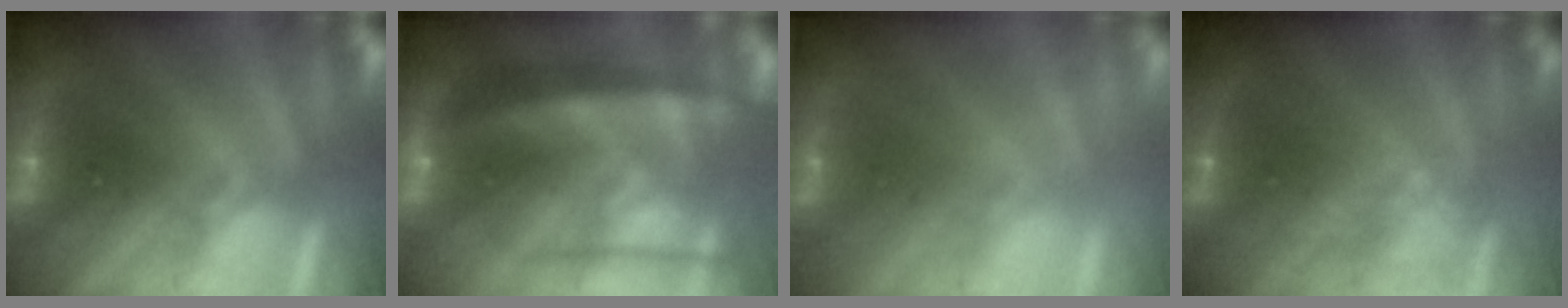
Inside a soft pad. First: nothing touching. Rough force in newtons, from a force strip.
{"total": 7.0}
{"total": 2.2}
{"total": 3.8}